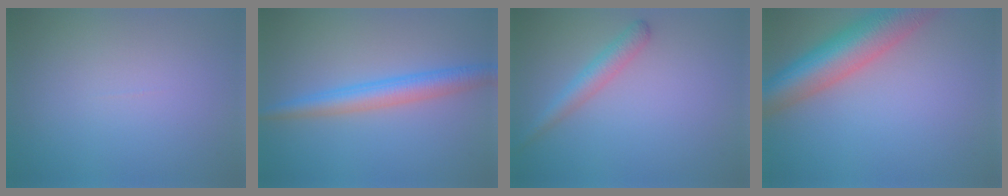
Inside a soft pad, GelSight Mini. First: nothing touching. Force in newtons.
{"total": 3.7, "press": 3.7, "slide": 0.0}
{"total": 2.2, "press": 2.2, "slide": 0.1}
{"total": 8.3, "press": 8.3, "slide": 0.4}